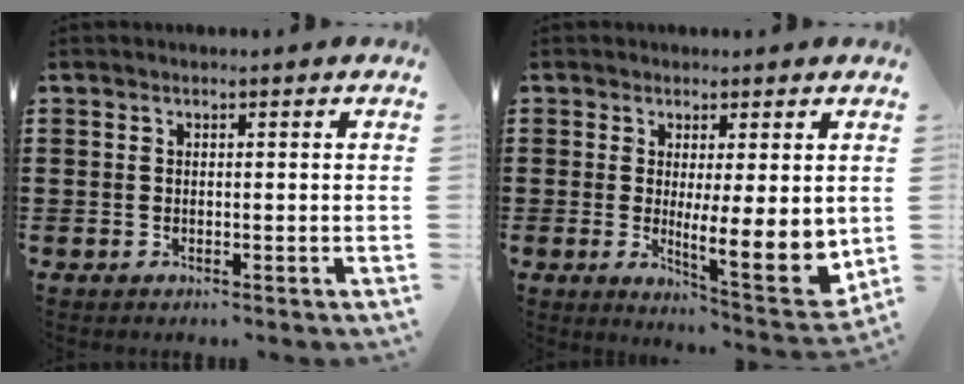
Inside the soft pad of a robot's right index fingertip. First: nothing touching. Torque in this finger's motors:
{"motor_torque": [2.14, 0.00, 0.78, 0.13]}